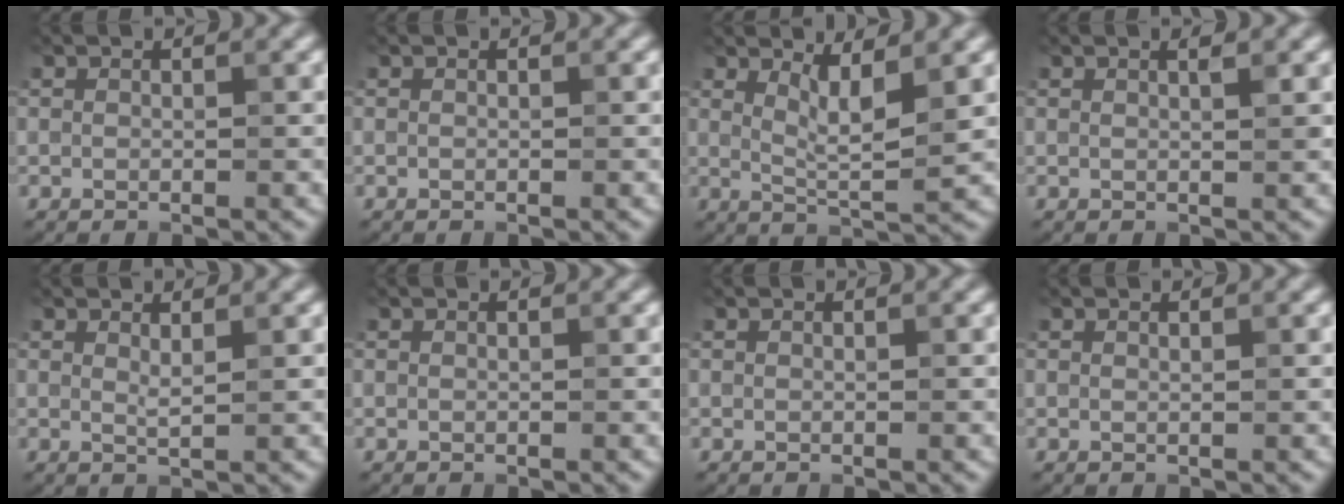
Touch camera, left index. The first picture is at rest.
{"total": 0.0}
{"total": 3.2, "force": [1.4, 0.6, 2.8], "torque": [-0.050, -0.011, 0.028]}
{"total": 1.1, "force": [0.5, 0.2, 1.0], "torque": [-0.010, 0.002, 0.006]}
{"total": 0.9, "force": [0.6, 0.1, 0.7], "torque": [-0.012, -0.003, 0.011]}
{"total": 0.0}
{"total": 0.0}
{"total": 0.0}